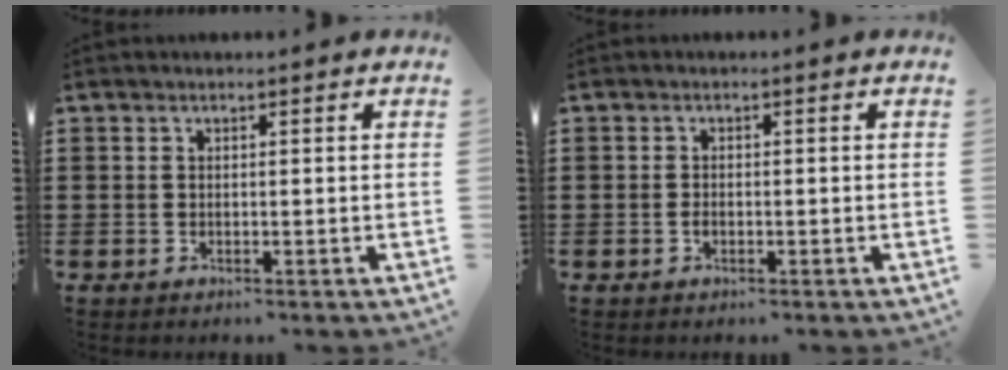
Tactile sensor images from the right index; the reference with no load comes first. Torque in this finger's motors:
{"motor_torque": [1.07, 1.07, 0.01, 0.00]}